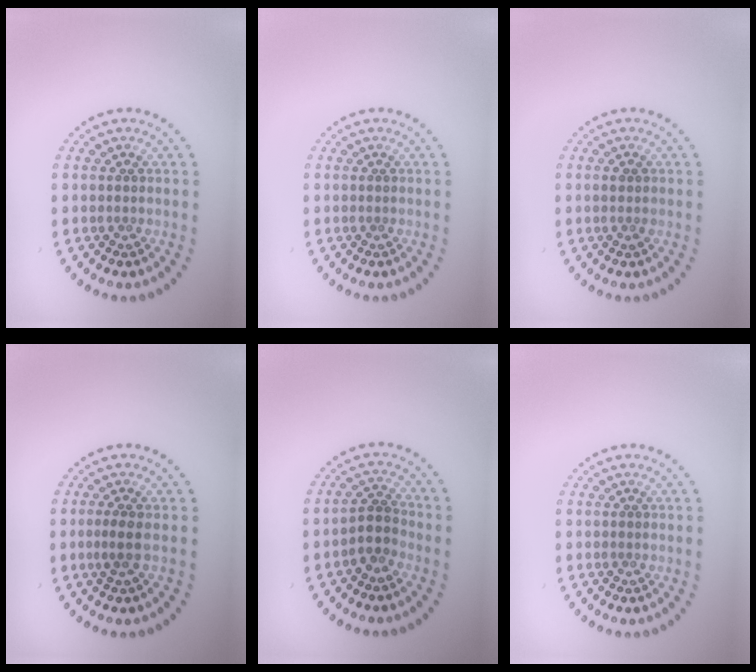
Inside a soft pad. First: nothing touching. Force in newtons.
{"total": 0.0}
{"total": 0.7, "press": 0.7, "slide": 0.2}
{"total": 1.5, "press": 1.1, "slide": 0.9}
{"total": 2.2, "press": 1.7, "slide": 1.4}
{"total": 0.0}